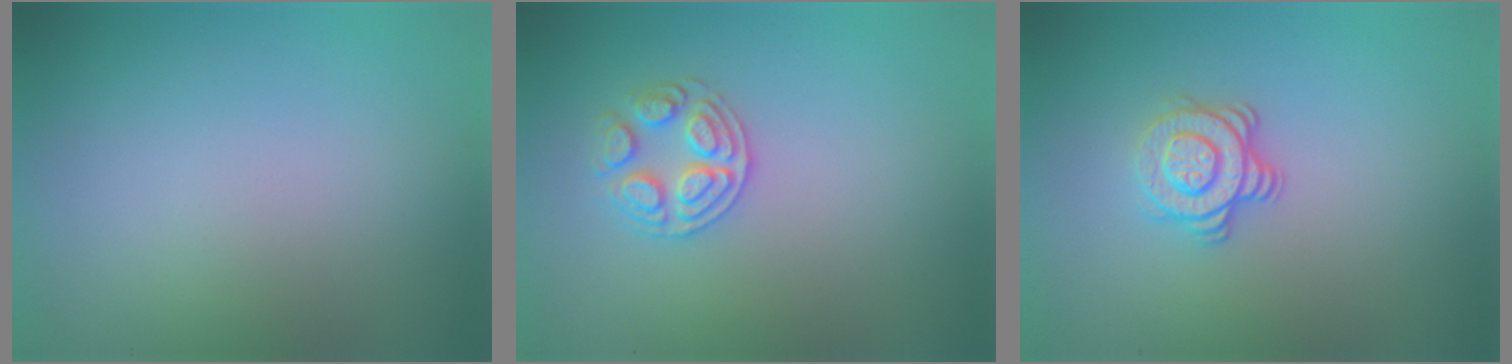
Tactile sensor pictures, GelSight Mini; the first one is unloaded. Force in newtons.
{"total": 2.6, "press": 2.6, "slide": 0.4}
{"total": 3.2, "press": 2.5, "slide": 1.9}